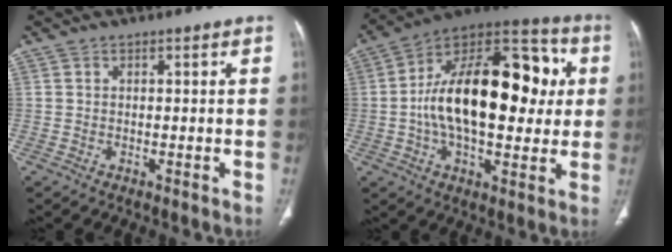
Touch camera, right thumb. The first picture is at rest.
{"total": 27.2, "force": [2.2, 14.2, 23.1], "torque": [-0.344, 0.028, 0.025]}